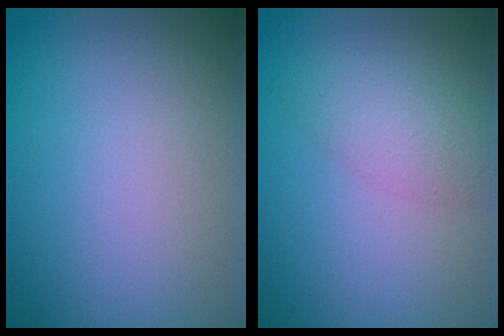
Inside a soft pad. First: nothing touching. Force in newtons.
{"total": 3.0, "press": 3.0, "slide": 0.2}